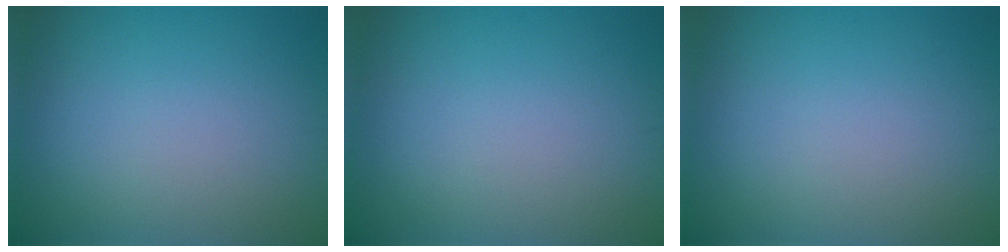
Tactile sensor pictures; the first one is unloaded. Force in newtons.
{"total": 0.0}
{"total": 0.0}